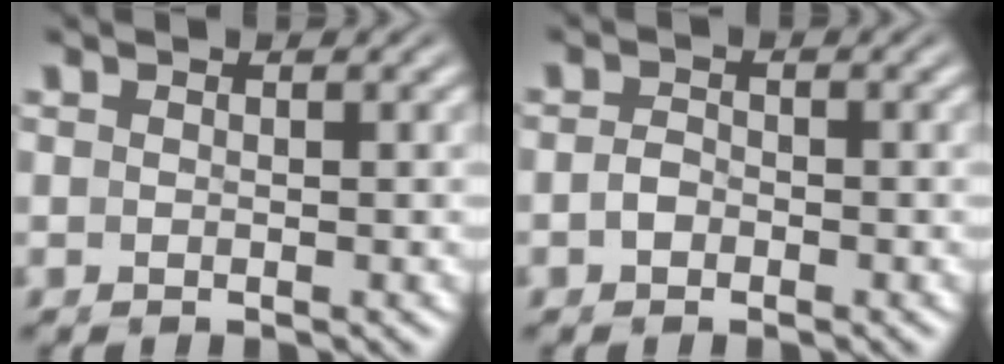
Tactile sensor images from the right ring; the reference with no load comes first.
{"total": 1.1, "force": [-0.7, 0.7, 0.4], "torque": [-0.015, -0.007, -0.010]}